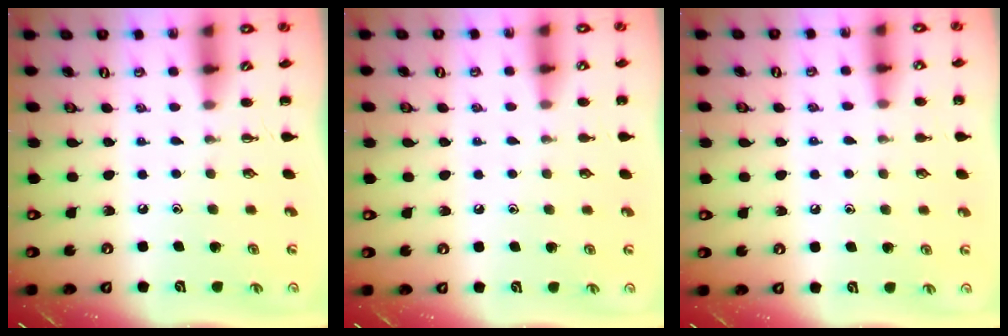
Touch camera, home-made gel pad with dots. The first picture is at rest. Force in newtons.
{"total": 3.8, "press": 3.6, "slide": 1.1}
{"total": 6.5, "press": 6.1, "slide": 2.1}